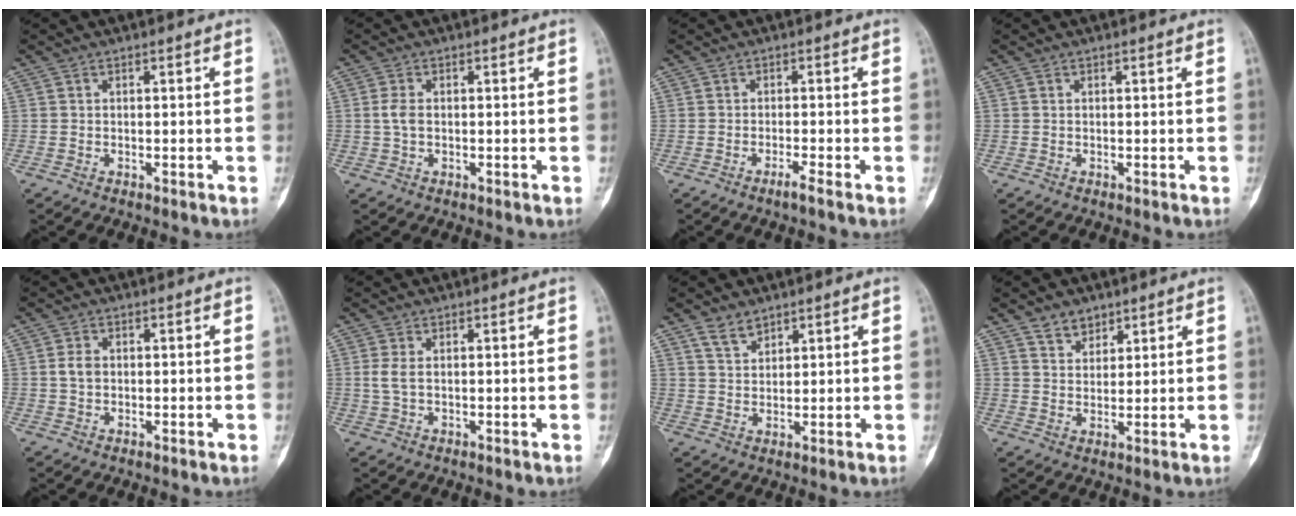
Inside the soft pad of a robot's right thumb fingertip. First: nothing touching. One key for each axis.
{"total": 2.6, "fx": 0.1, "fy": 1.6, "fz": 2.1, "tx": -0.047, "ty": 0.002, "tz": 0.000}
{"total": 1.5, "fx": -1.1, "fy": -0.3, "fz": 1.0, "tx": -0.028, "ty": 0.002, "tz": -0.024}
{"total": 0.0}
{"total": 2.5, "fx": 0.2, "fy": 1.8, "fz": 1.8, "tx": -0.031, "ty": 0.004, "tz": 0.003}
{"total": 2.2, "fx": 0.4, "fy": 1.2, "fz": 1.8, "tx": -0.052, "ty": 0.002, "tz": 0.010}
{"total": 3.6, "fx": 2.8, "fy": 1.9, "fz": 1.3, "tx": -0.012, "ty": -0.017, "tz": 0.057}
{"total": 4.3, "fx": 3.2, "fy": 2.7, "fz": 1.2, "tx": 0.001, "ty": -0.024, "tz": 0.058}